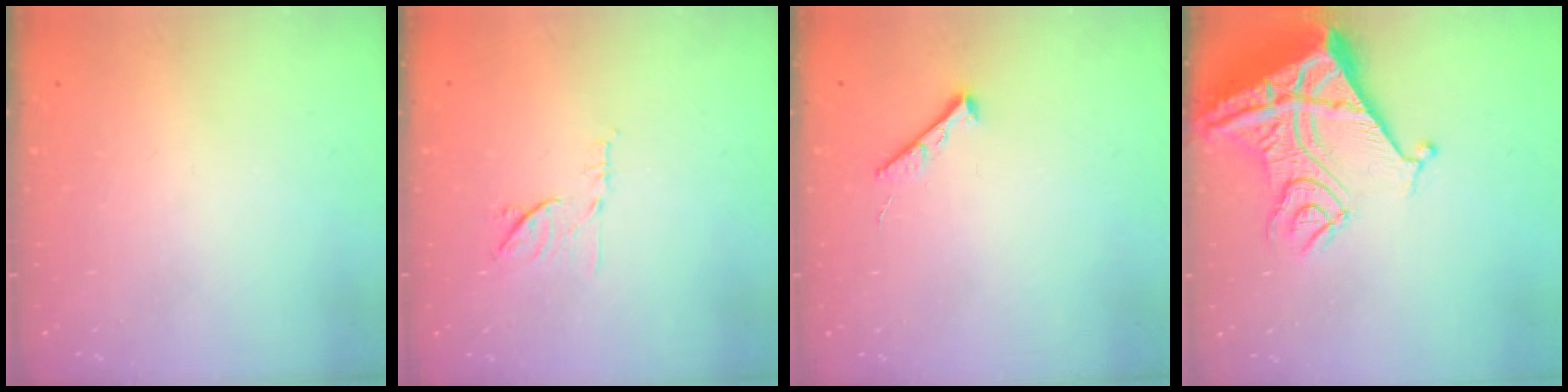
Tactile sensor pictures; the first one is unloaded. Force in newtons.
{"total": 7.8, "press": 7.8, "slide": 0.9}
{"total": 5.4, "press": 5.4, "slide": 0.8}
{"total": 20.1, "press": 19.9, "slide": 2.1}